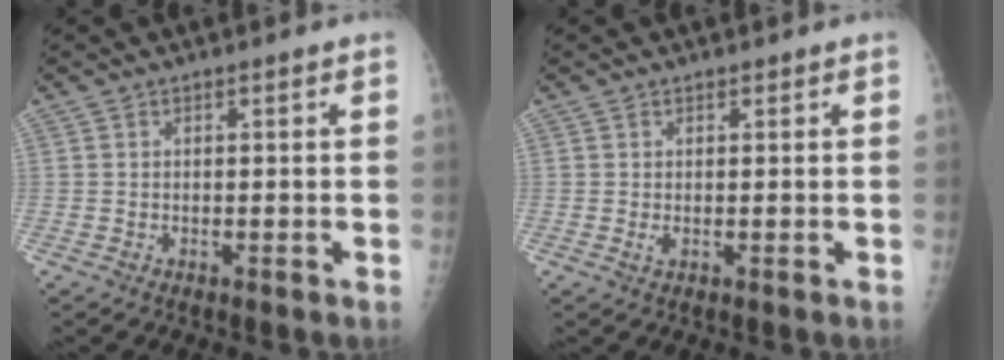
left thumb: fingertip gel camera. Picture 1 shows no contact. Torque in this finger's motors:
{"motor_torque": [-0.49, -0.08, -0.10, -0.12, 0.00]}